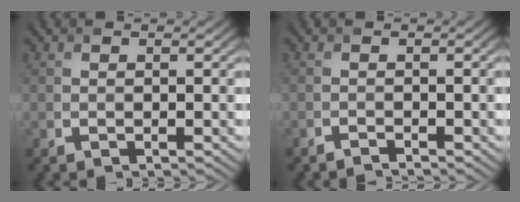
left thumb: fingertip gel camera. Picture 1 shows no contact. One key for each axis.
{"total": 1.5, "fx": -1.3, "fy": 0.1, "fz": 0.6, "tx": 0.005, "ty": 0.003, "tz": -0.031}